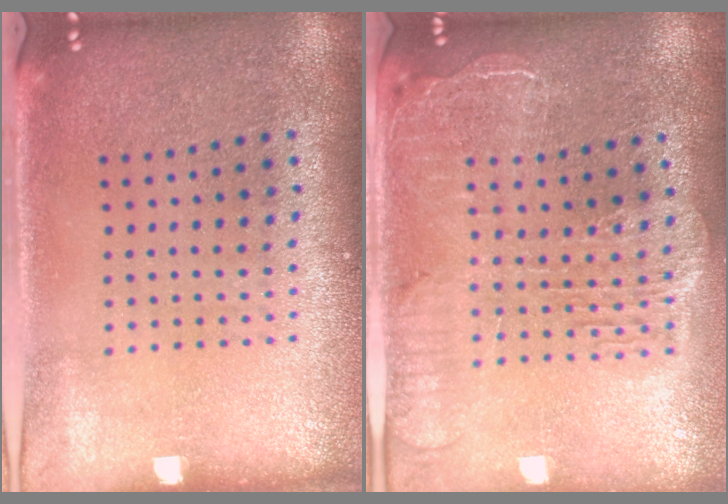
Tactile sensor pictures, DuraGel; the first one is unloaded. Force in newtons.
{"total": 2.5, "press": 2.2, "slide": 1.2}